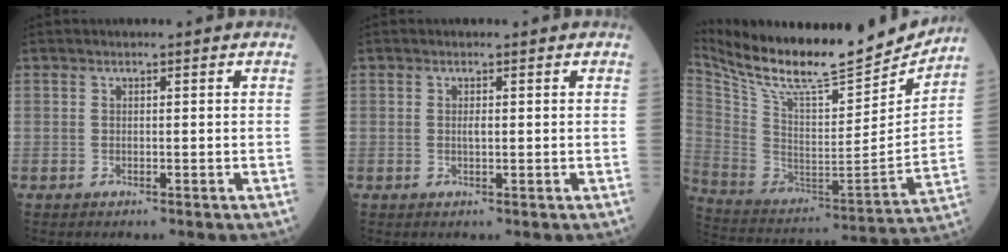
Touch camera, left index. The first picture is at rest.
{"total": 0.8, "force": [0.2, 0.2, 0.7], "torque": [-0.017, -0.001, 0.003]}
{"total": 23.5, "force": [21.0, 3.8, 9.9], "torque": [-0.197, -0.038, 0.338]}